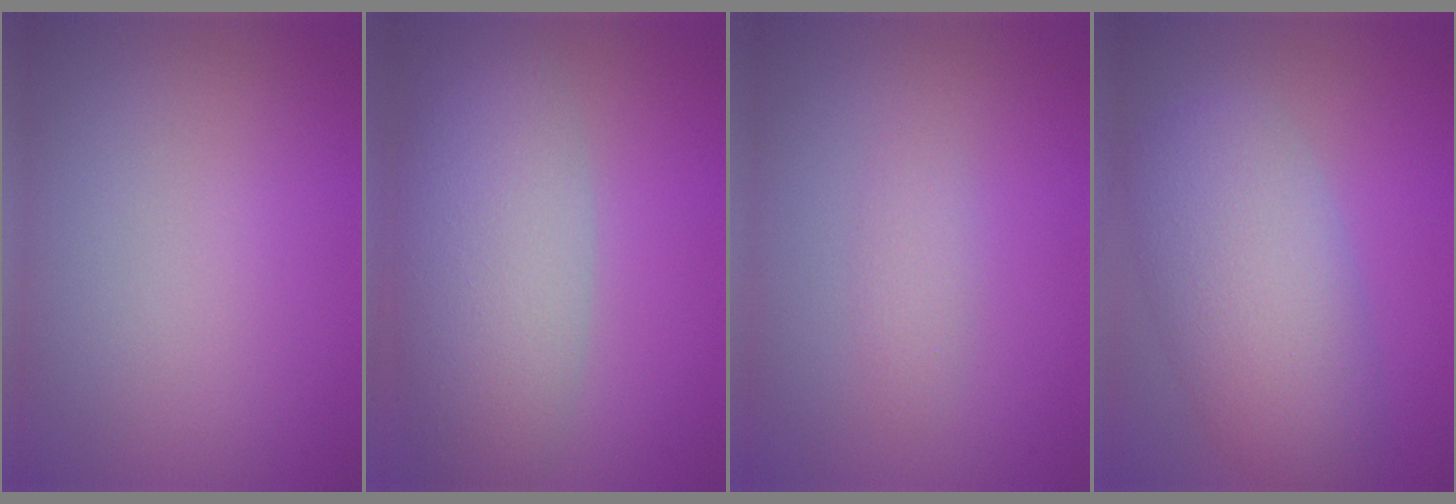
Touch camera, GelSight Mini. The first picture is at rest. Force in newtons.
{"total": 7.0, "press": 7.0, "slide": 0.5}
{"total": 1.3, "press": 1.3, "slide": 0.0}
{"total": 7.3, "press": 7.3, "slide": 0.4}